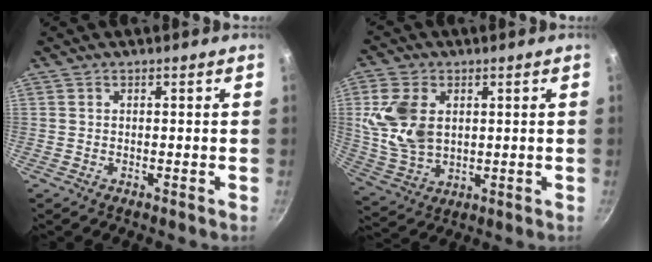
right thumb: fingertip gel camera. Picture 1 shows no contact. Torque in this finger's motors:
{"motor_torque": [0.59, 2.77, 1.21, 0.48, 0.38]}